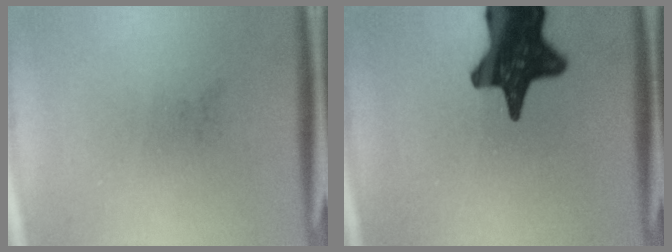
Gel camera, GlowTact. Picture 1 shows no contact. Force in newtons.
{"total": 17.7}